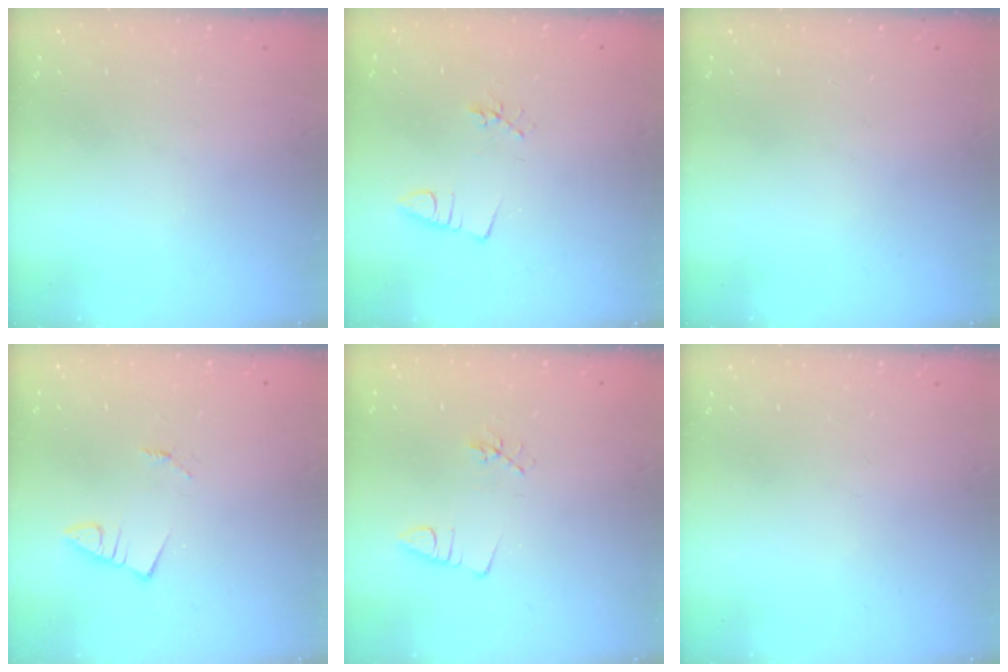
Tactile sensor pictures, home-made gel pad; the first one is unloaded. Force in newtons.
{"total": 2.2, "press": 1.7, "slide": 1.4}
{"total": 0.0}
{"total": 1.2, "press": 1.2, "slide": 0.1}
{"total": 2.9, "press": 2.5, "slide": 1.4}
{"total": 0.0}